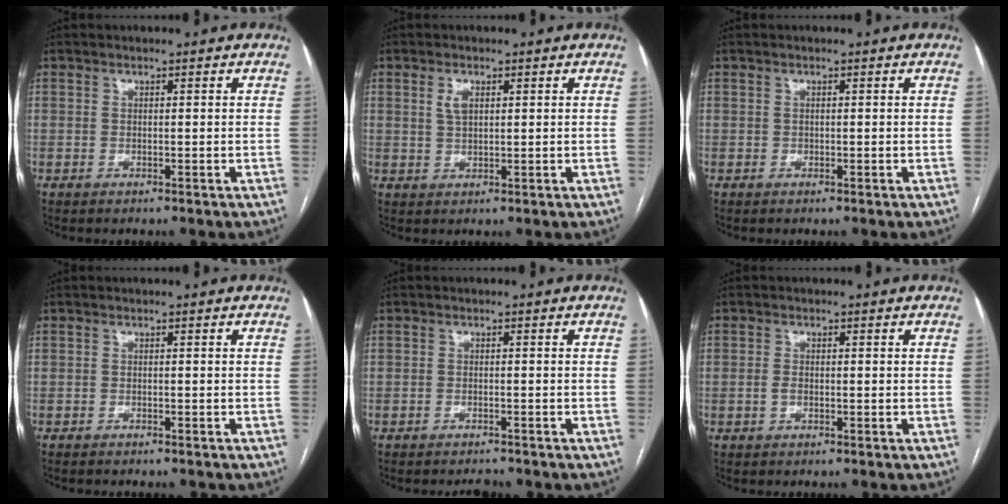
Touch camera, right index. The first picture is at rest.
{"total": 2.5, "force": [0.9, 1.1, 2.0], "torque": [-0.041, 0.003, 0.020]}
{"total": 0.0}
{"total": 3.4, "force": [-3.0, 0.8, 1.3], "torque": [-0.017, -0.005, -0.036]}
{"total": 1.9, "force": [-1.8, 0.5, 0.2], "torque": [-0.005, -0.004, -0.023]}
{"total": 1.3, "force": [-0.3, 0.8, 1.0], "torque": [-0.021, 0.002, -0.005]}